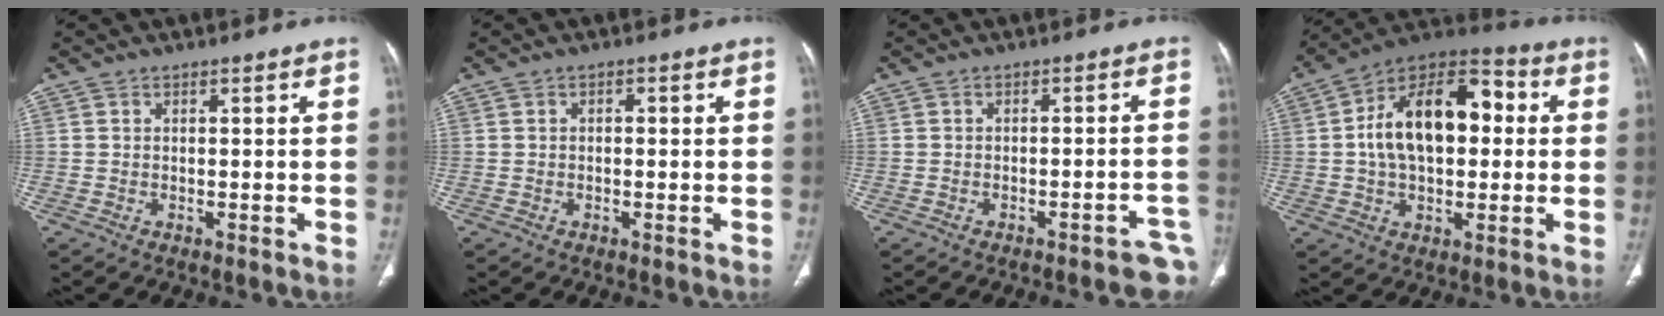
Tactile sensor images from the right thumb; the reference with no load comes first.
{"total": 1.0, "force": [0.1, 0.5, 0.8], "torque": [-0.012, 0.004, -0.001]}
{"total": 7.3, "force": [-5.9, 1.5, 4.1], "torque": [-0.037, 0.035, -0.067]}
{"total": 19.3, "force": [2.1, 11.5, 15.4], "torque": [-0.232, 0.035, 0.028]}